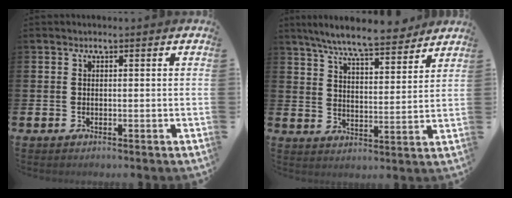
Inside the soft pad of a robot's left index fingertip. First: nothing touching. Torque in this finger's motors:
{"motor_torque": [0.83, -0.97, 0.92, 0.21]}